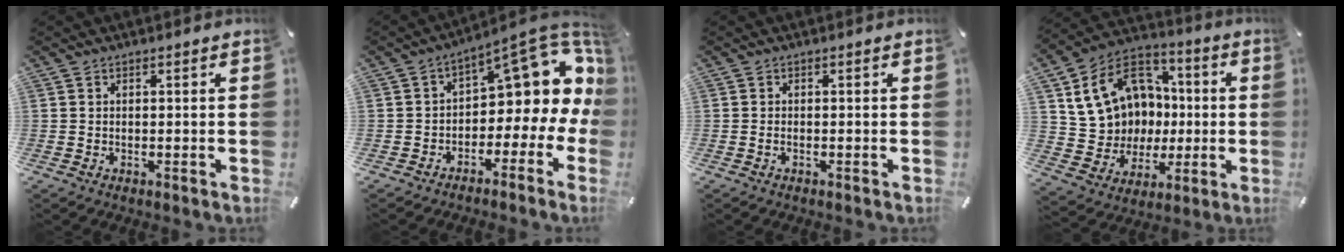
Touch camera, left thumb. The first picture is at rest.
{"total": 12.3, "force": [6.8, 5.4, 8.8], "torque": [-0.124, -0.062, 0.109]}
{"total": 1.0, "force": [-0.5, 0.4, 0.7], "torque": [-0.015, 0.000, -0.010]}
{"total": 17.2, "force": [3.1, 15.4, 6.9], "torque": [-0.138, -0.009, 0.079]}